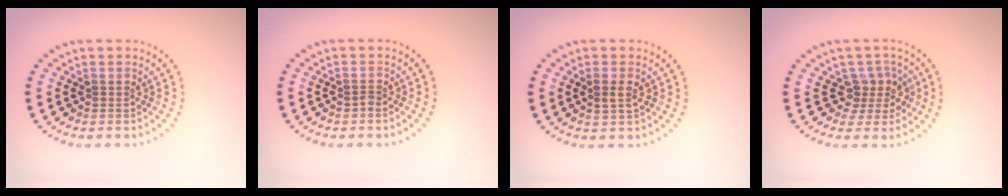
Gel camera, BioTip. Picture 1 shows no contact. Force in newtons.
{"total": 0.6, "press": 0.5, "slide": 0.4}
{"total": 1.5, "press": 1.5, "slide": 0.3}
{"total": 2.7, "press": 2.1, "slide": 1.7}